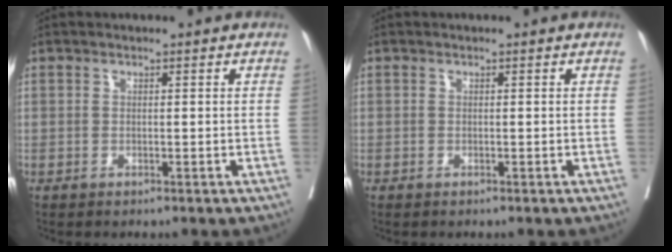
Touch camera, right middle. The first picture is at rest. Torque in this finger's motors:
{"motor_torque": [0.56, -0.68, 0.16, 0.05]}